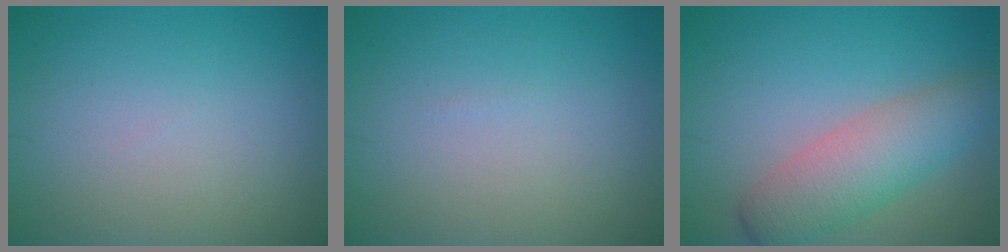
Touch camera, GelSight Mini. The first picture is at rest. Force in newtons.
{"total": 0.0}
{"total": 5.5, "press": 5.5, "slide": 0.3}